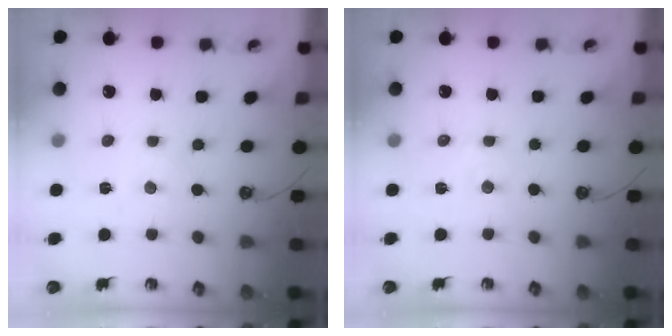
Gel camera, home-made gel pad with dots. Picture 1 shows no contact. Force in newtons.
{"total": 2.6, "press": 2.6, "slide": 0.6}